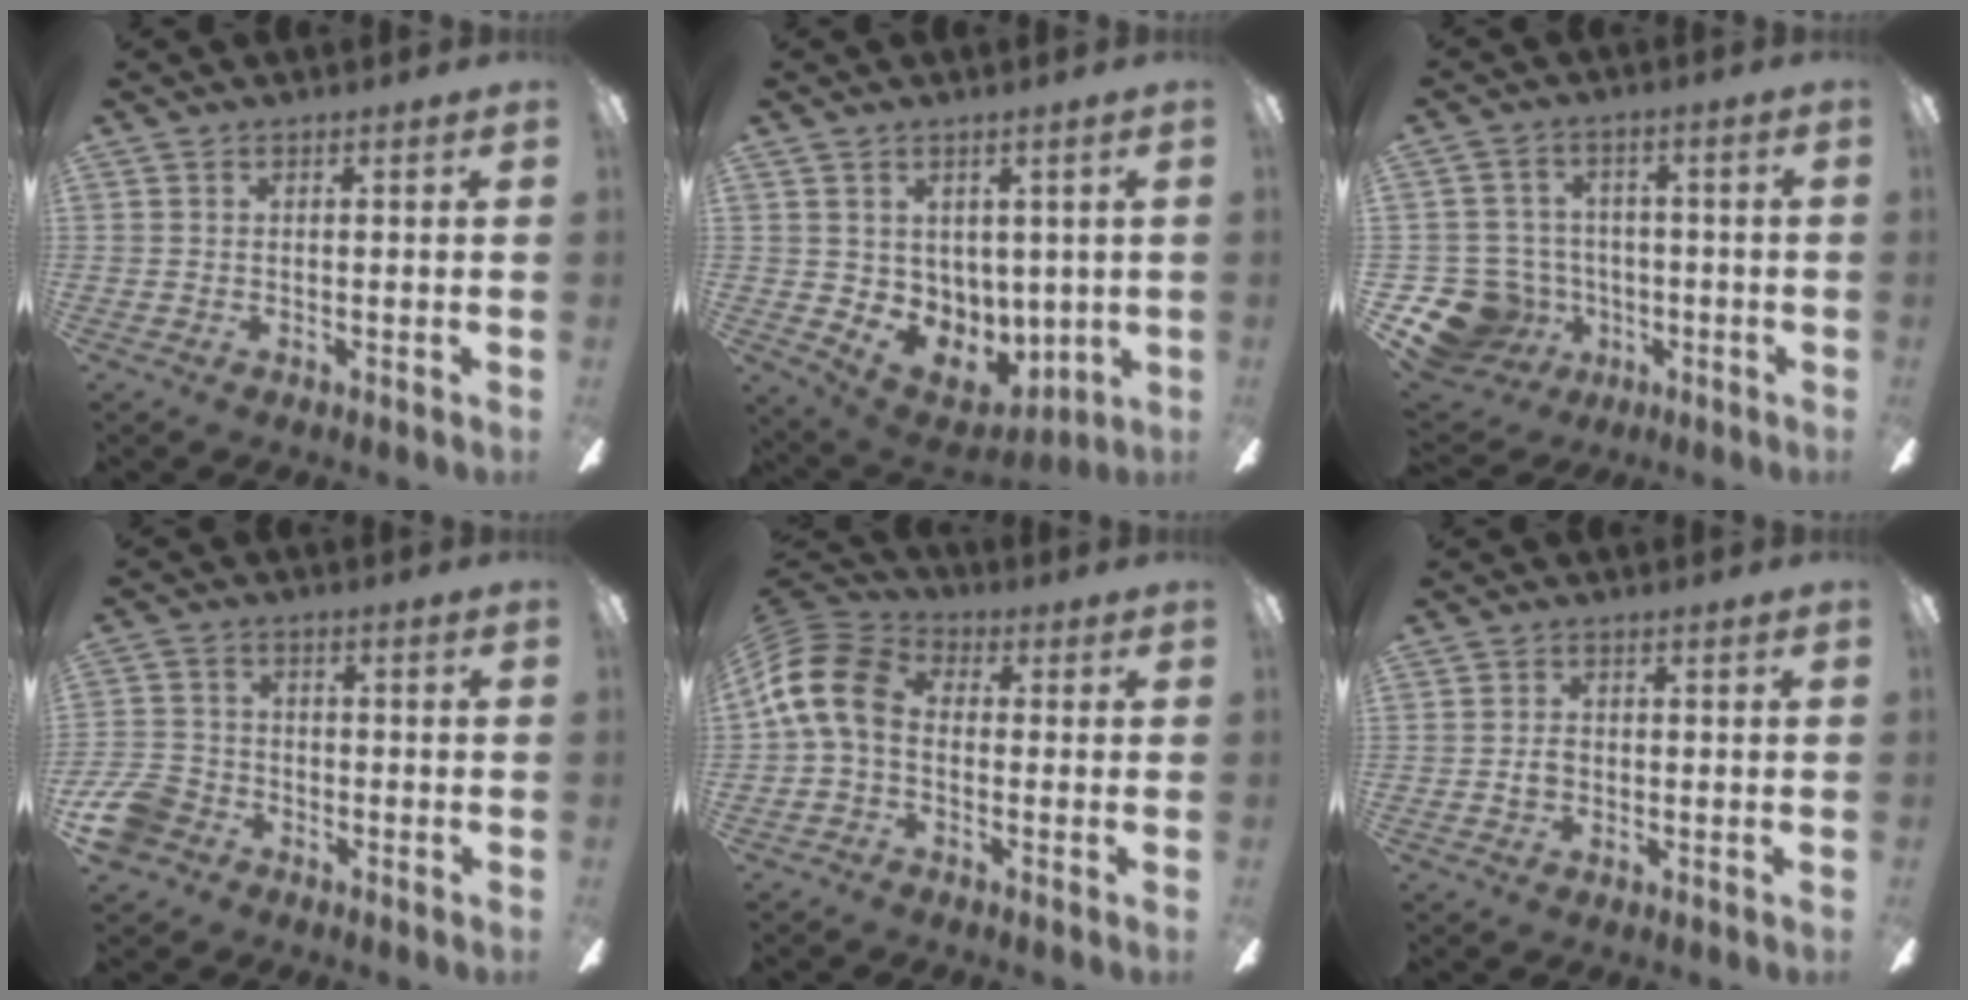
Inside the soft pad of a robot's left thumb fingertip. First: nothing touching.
{"total": 5.6, "force": [2.2, 5.0, 1.0], "torque": [-0.030, -0.023, 0.054]}
{"total": 12.9, "force": [-5.2, 10.9, 4.5], "torque": [-0.135, 0.032, -0.084]}
{"total": 8.4, "force": [-4.6, 6.2, 3.3], "torque": [-0.089, 0.031, -0.088]}
{"total": 13.0, "force": [0.0, 9.0, 9.4], "torque": [-0.208, 0.017, -0.002]}
{"total": 2.5, "force": [-0.2, 1.9, 1.6], "torque": [-0.022, 0.003, -0.007]}